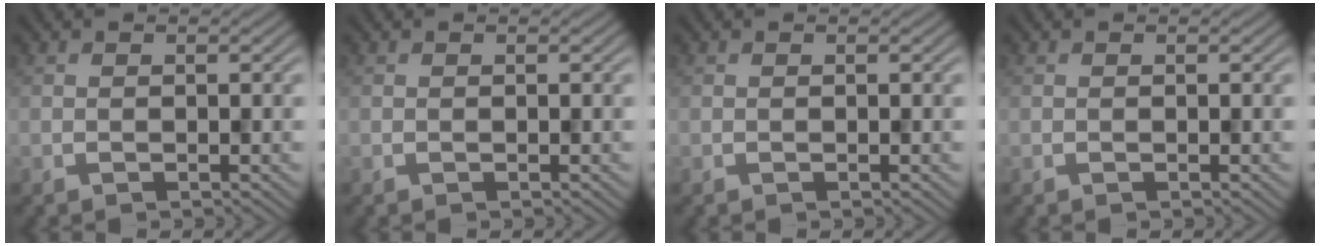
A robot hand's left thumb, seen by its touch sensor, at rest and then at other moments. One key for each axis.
{"total": 0.0}
{"total": 0.0}
{"total": 0.0}